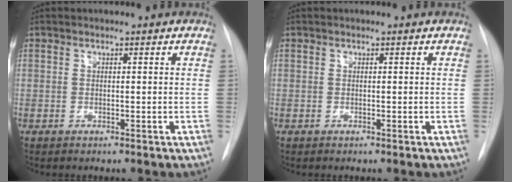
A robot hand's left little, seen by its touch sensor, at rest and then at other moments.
{"total": 0.0}